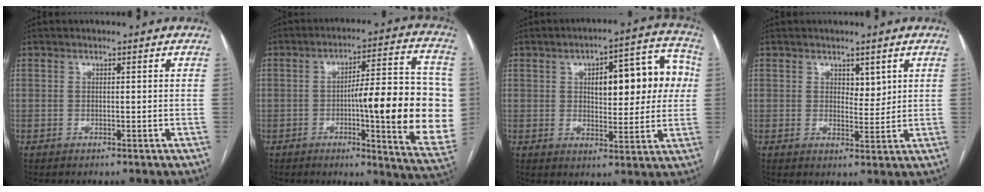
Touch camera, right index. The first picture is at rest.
{"total": 19.2, "force": [-2.1, 2.7, 18.9], "torque": [-0.223, 0.017, -0.021]}
{"total": 14.1, "force": [2.6, 5.3, 12.8], "torque": [-0.157, 0.038, 0.039]}
{"total": 2.7, "force": [1.4, 1.6, 1.7], "torque": [-0.022, -0.006, 0.024]}